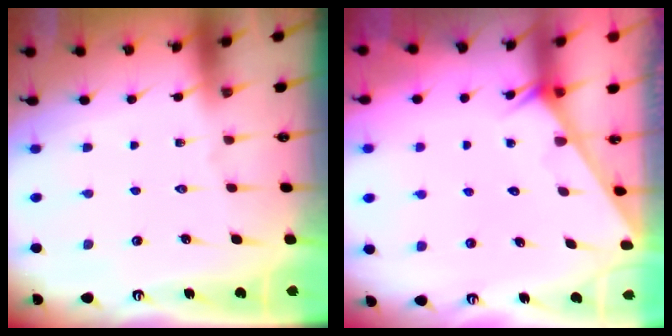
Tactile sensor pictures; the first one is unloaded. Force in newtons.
{"total": 1.5, "press": 1.5, "slide": 0.1}